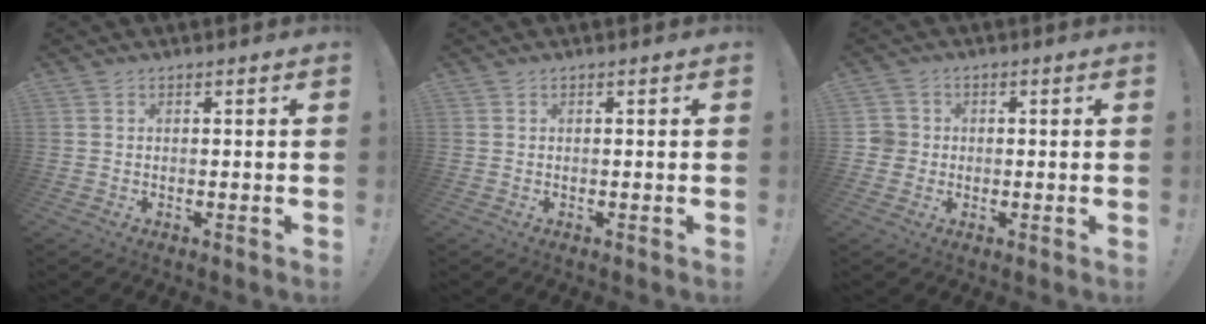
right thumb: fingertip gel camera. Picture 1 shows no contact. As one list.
[{"total": 0.0}, {"total": 4.1, "force": [-0.2, 4.0, 1.1], "torque": [-0.019, 0.006, -0.004]}]